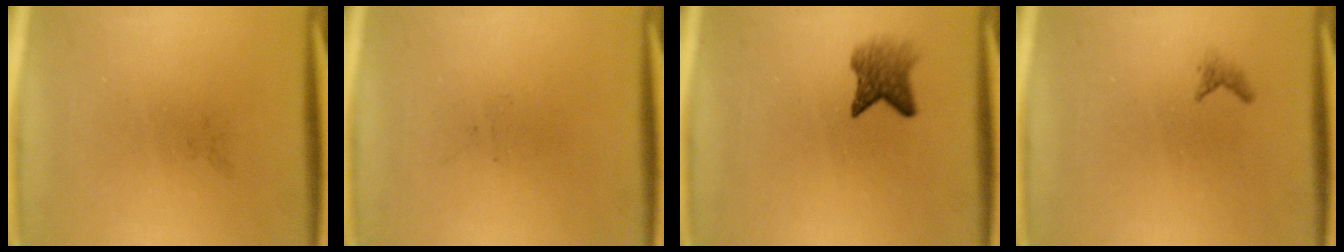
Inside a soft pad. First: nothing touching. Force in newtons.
{"total": 0.0}
{"total": 3.7}
{"total": 0.7}